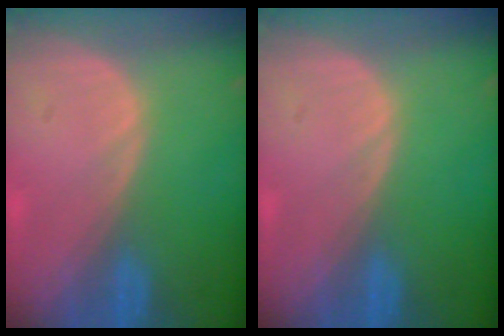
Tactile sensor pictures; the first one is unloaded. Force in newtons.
{"total": 0.0}